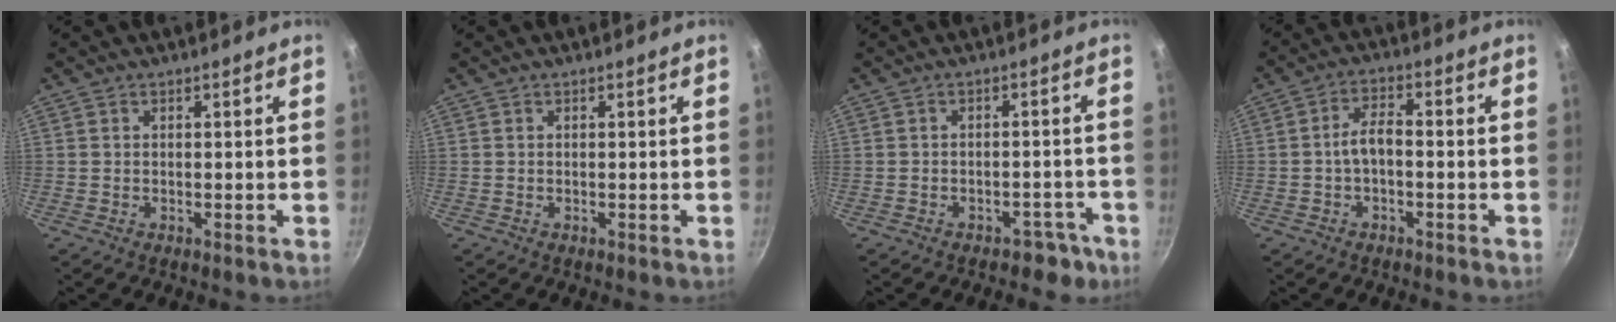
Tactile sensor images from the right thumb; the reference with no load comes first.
{"total": 0.0}
{"total": 4.4, "force": [-3.2, 2.6, 1.3], "torque": [-0.003, 0.033, -0.040]}
{"total": 4.5, "force": [-0.8, 2.3, 3.7], "torque": [-0.064, 0.022, -0.021]}